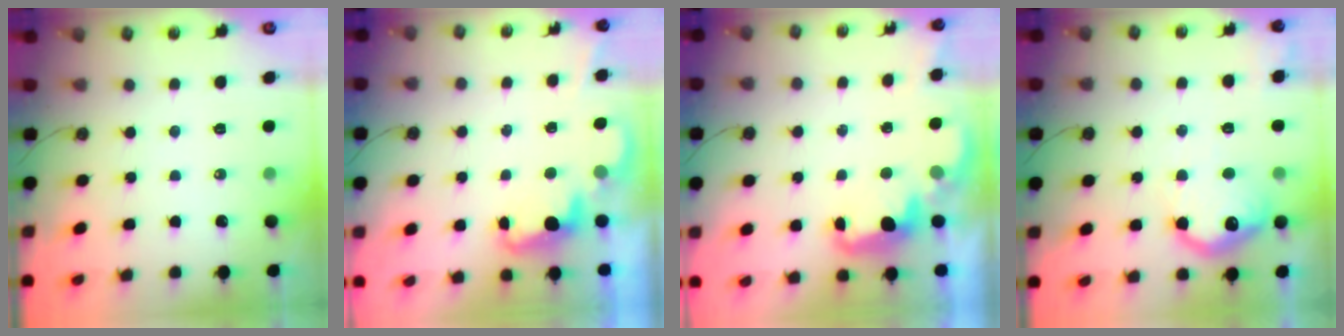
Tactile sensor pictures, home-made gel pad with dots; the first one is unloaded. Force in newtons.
{"total": 2.3, "press": 2.3, "slide": 0.5}
{"total": 2.7, "press": 2.6, "slide": 0.7}
{"total": 14.8, "press": 14.7, "slide": 0.9}